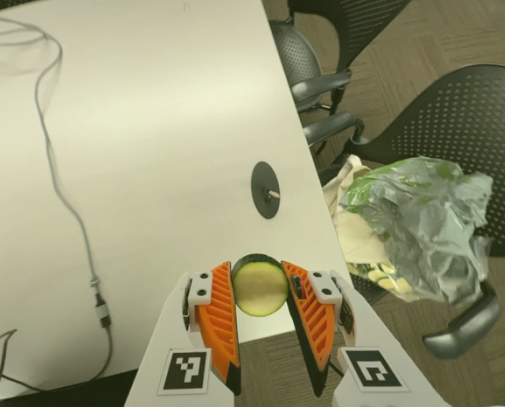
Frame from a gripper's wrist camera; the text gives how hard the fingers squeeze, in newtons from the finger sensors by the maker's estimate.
{"total": 8.2, "left": 7.9, "right": 8.6}